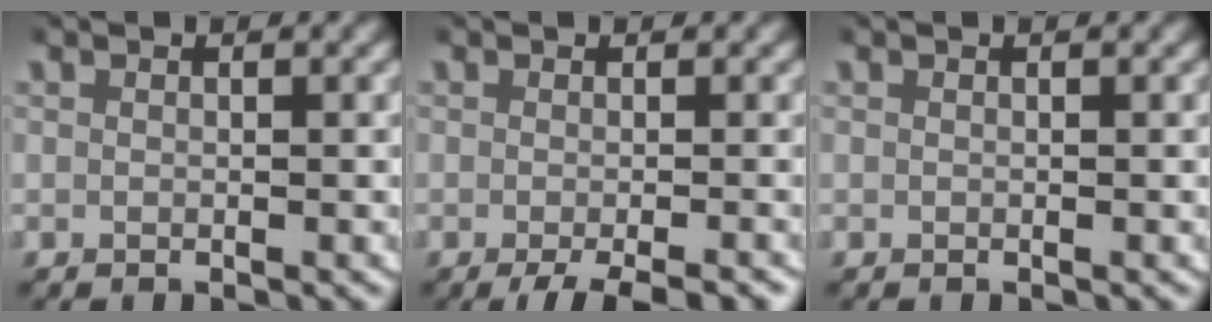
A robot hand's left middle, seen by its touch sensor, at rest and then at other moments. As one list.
[{"total": 4.7, "force": [-3.6, 1.1, 2.8], "torque": [-0.030, -0.009, -0.047]}, {"total": 0.0}]